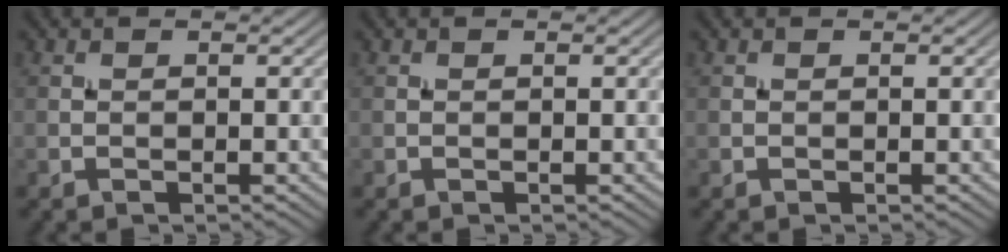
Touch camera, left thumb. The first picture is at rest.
{"total": 0.0}
{"total": 0.0}